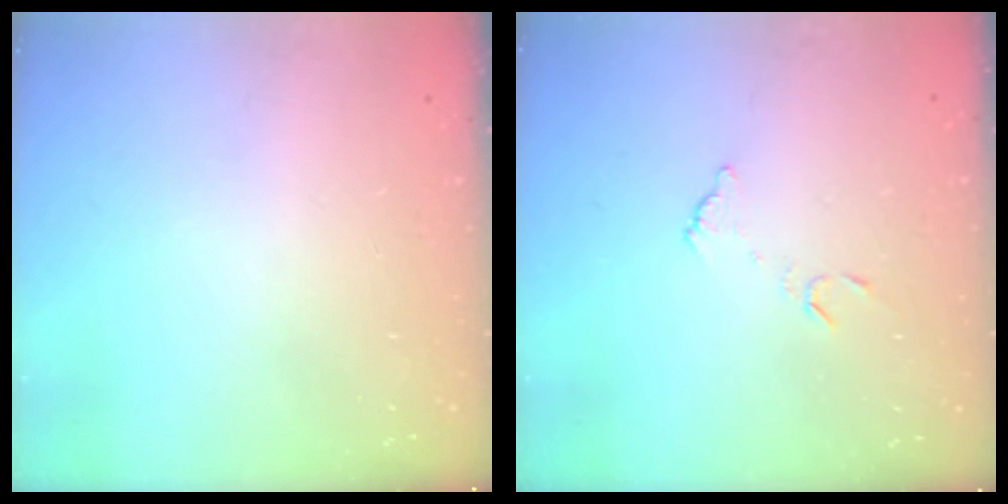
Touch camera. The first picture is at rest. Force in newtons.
{"total": 5.4, "press": 5.4, "slide": 0.5}